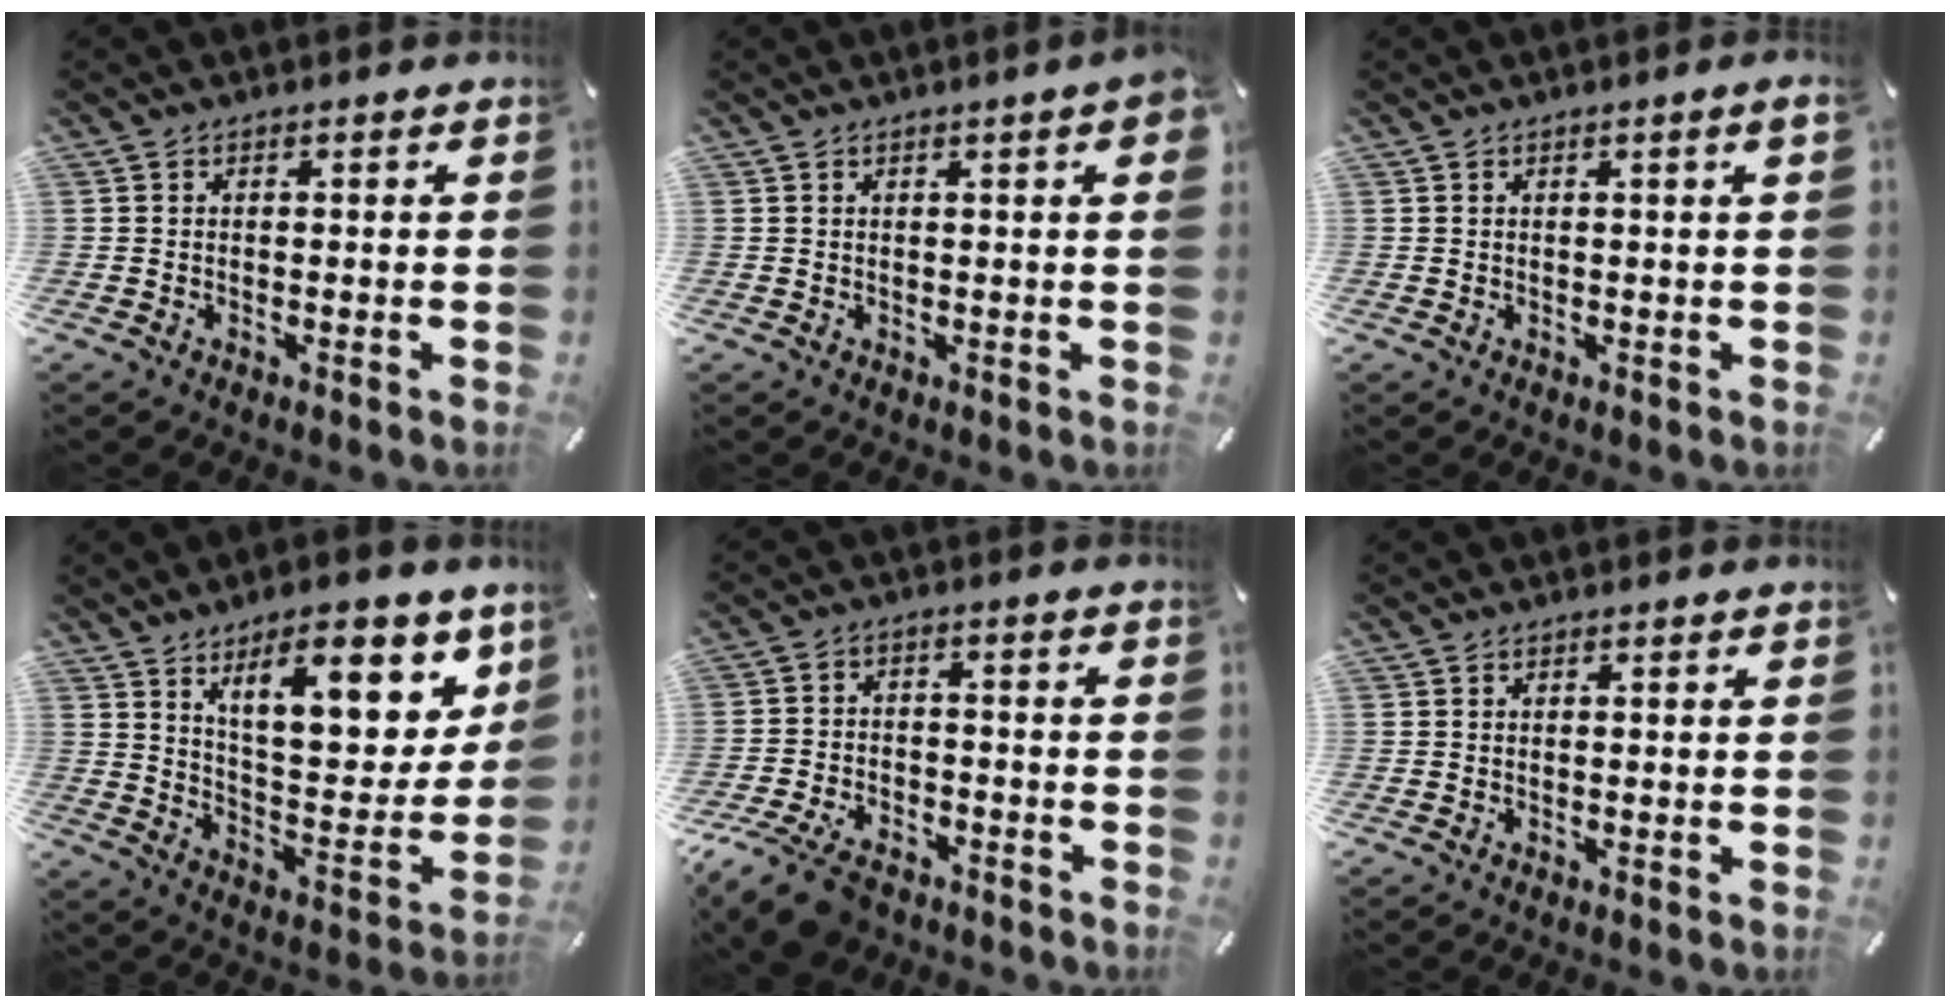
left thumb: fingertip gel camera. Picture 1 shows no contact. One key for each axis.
{"total": 3.7, "fx": 1.2, "fy": 0.5, "fz": 3.4, "tx": -0.049, "ty": -0.005, "tz": 0.017}
{"total": 1.7, "fx": 0.5, "fy": 0.0, "fz": 1.6, "tx": -0.029, "ty": 0.001, "tz": 0.007}
{"total": 18.5, "fx": 10.6, "fy": 7.5, "fz": 13.1, "tx": -0.181, "ty": -0.056, "tz": 0.169}
{"total": 9.5, "fx": -7.0, "fy": 4.6, "fz": 4.6, "tx": -0.097, "ty": 0.031, "tz": -0.130}
{"total": 0.0}